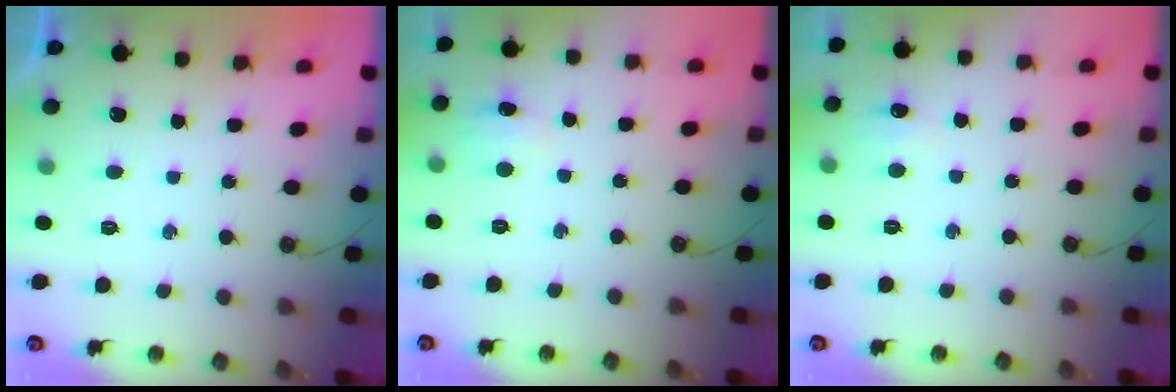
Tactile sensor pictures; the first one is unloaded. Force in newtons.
{"total": 6.5, "press": 6.4, "slide": 0.9}
{"total": 5.5, "press": 5.4, "slide": 0.7}